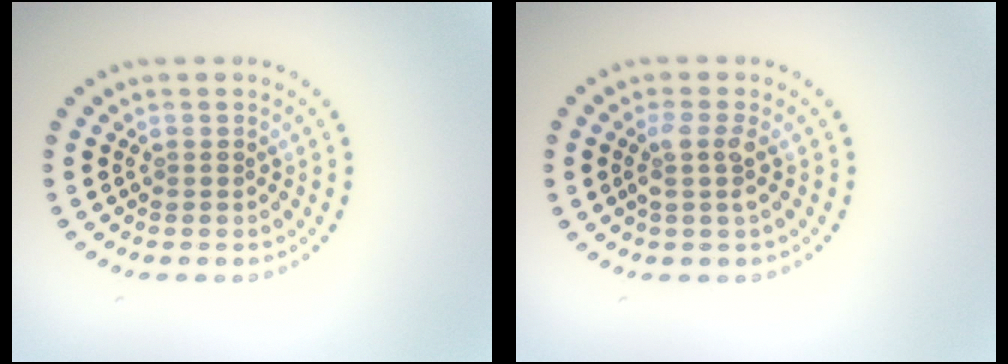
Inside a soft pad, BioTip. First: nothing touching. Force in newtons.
{"total": 2.1, "press": 1.7, "slide": 1.3}